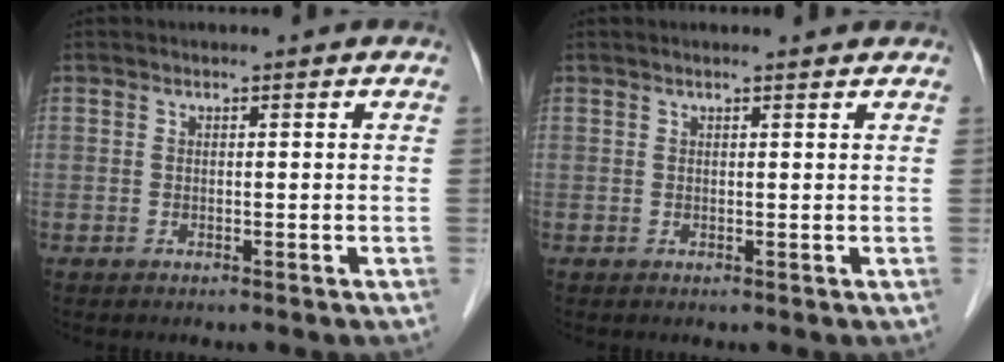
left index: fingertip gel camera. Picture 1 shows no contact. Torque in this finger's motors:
{"motor_torque": [0.34, -0.31, 0.00, 0.00]}